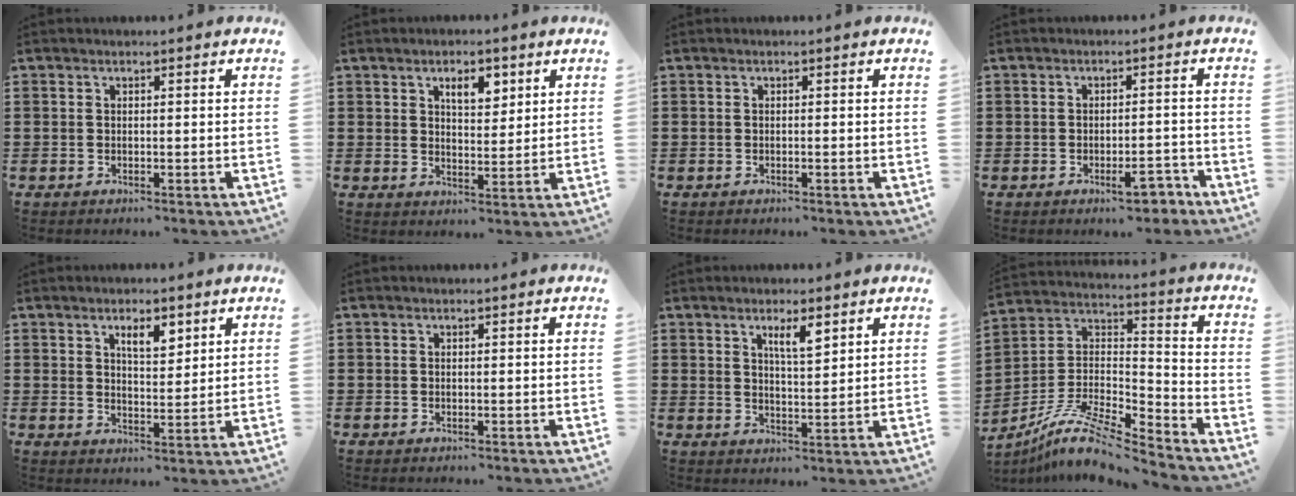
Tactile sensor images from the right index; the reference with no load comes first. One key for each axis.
{"total": 4.6, "fx": 2.5, "fy": 2.2, "fz": 3.2, "tx": -0.047, "ty": 0.000, "tz": 0.037}
{"total": 0.0}
{"total": 4.1, "fx": -3.0, "fy": 1.5, "fz": 2.3, "tx": -0.035, "ty": 0.007, "tz": -0.054}
{"total": 4.2, "fx": 2.6, "fy": 1.5, "fz": 2.9, "tx": -0.047, "ty": 0.001, "tz": 0.041}
{"total": 0.0}
{"total": 3.9, "fx": 2.4, "fy": 0.9, "fz": 2.9, "tx": -0.046, "ty": -0.001, "tz": 0.036}
{"total": 10.9, "fx": -9.0, "fy": 2.1, "fz": 5.8, "tx": -0.118, "ty": 0.012, "tz": -0.180}